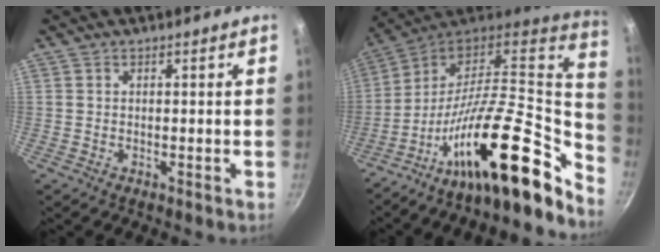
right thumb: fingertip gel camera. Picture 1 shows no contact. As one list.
[{"total": 26.7, "force": [-10.8, 9.5, 22.5], "torque": [-0.302, 0.051, -0.195]}]